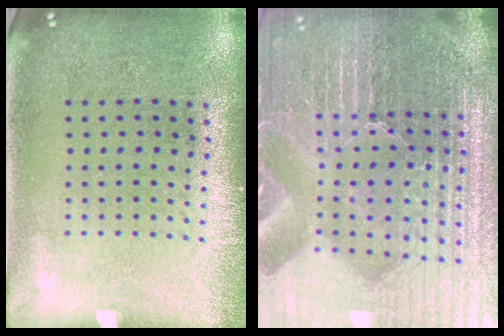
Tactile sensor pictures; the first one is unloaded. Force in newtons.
{"total": 6.6, "press": 5.9, "slide": 3.1}